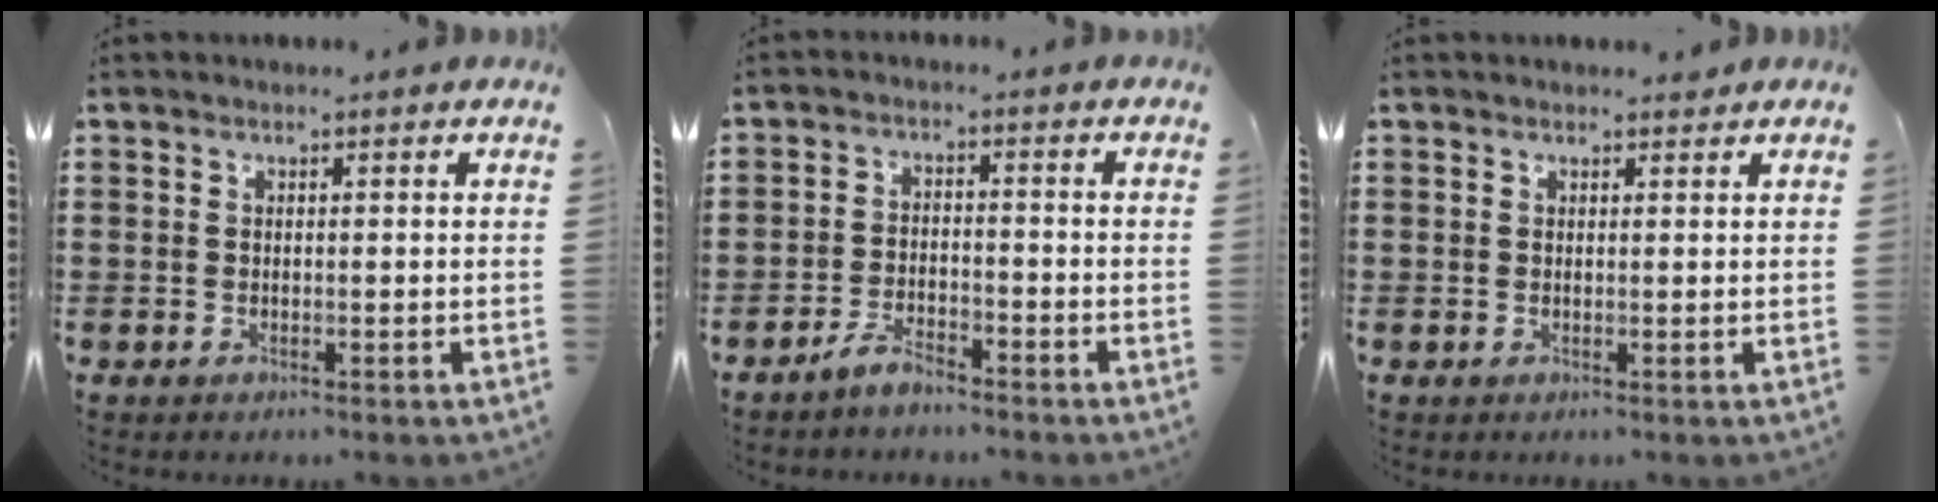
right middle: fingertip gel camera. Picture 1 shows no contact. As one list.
[{"total": 3.4, "force": [-3.1, 0.7, 1.2], "torque": [-0.028, 0.007, -0.063]}, {"total": 0.8, "force": [0.7, 0.3, 0.0], "torque": [0.006, -0.003, 0.012]}]